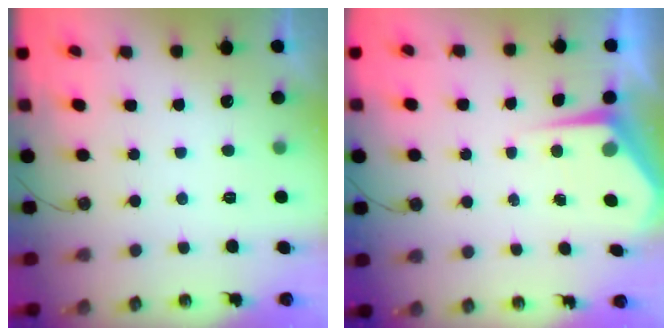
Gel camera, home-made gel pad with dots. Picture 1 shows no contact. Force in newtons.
{"total": 4.4, "press": 4.4, "slide": 0.5}